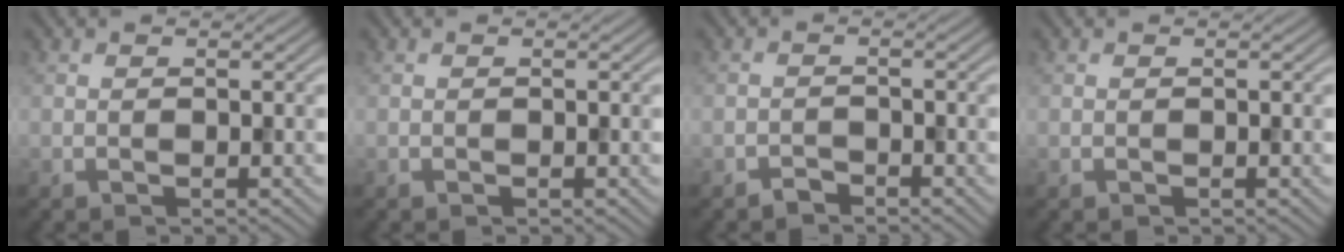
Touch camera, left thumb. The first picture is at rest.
{"total": 0.0}
{"total": 1.4, "force": [-1.3, 0.5, 0.3], "torque": [-0.002, 0.002, -0.028]}
{"total": 0.0}